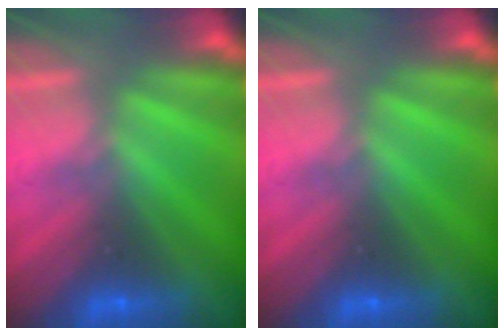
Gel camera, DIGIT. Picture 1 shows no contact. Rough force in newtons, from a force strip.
{"total": 0.0}